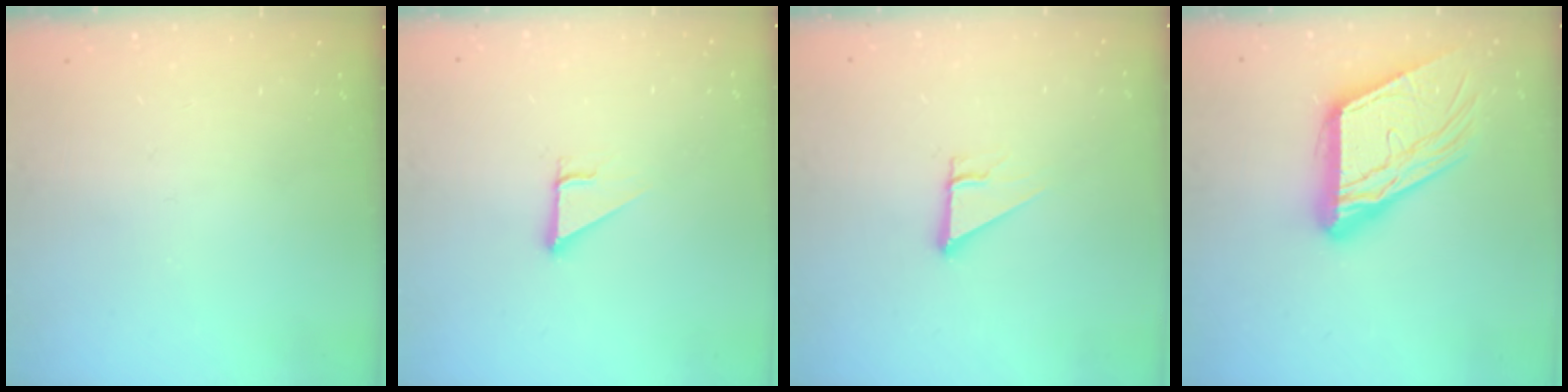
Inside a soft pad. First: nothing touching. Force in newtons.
{"total": 2.7, "press": 2.7, "slide": 0.3}
{"total": 3.8, "press": 3.8, "slide": 0.3}
{"total": 18.3, "press": 18.2, "slide": 1.8}